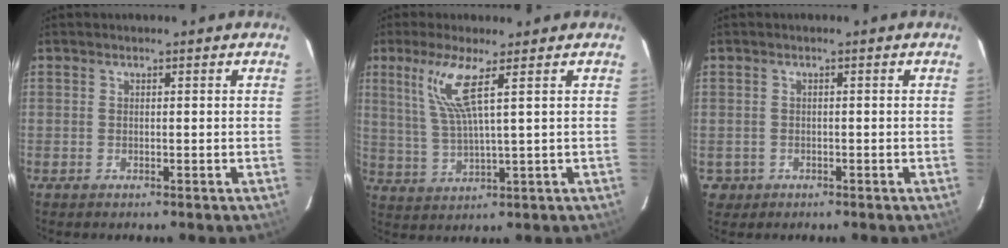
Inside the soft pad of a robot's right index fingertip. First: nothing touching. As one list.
[{"total": 7.6, "force": [3.7, 0.0, 6.7], "torque": [-0.144, -0.006, 0.082]}, {"total": 2.7, "force": [-0.8, 2.6, 0.4], "torque": [-0.014, 0.002, -0.006]}]